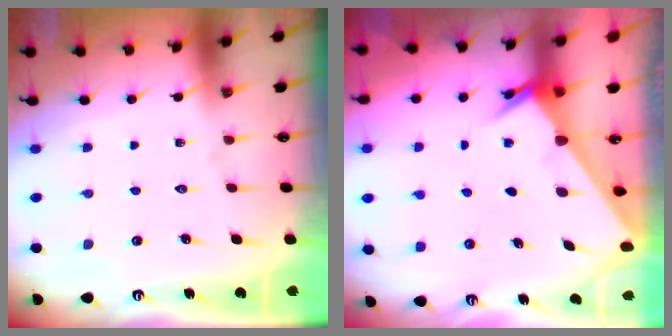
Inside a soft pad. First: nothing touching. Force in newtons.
{"total": 2.6, "press": 2.6, "slide": 0.2}